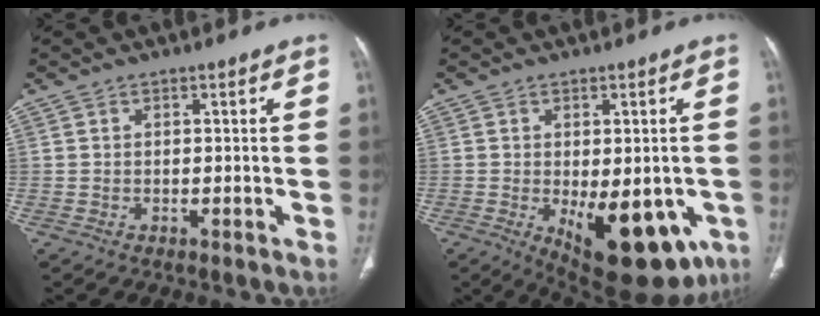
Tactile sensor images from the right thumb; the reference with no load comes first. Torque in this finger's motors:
{"motor_torque": [2.08, 2.26, 0.92, -0.94, 0.47]}